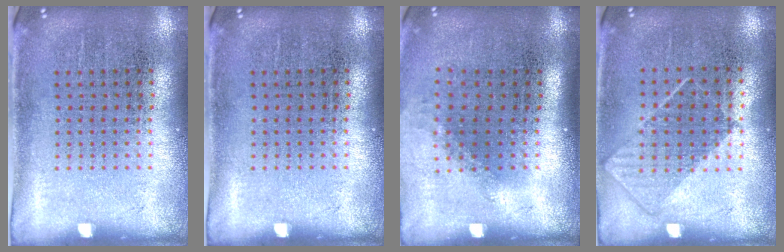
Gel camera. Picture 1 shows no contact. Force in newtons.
{"total": 0.0}
{"total": 1.1, "press": 0.9, "slide": 0.7}
{"total": 0.8, "press": 0.6, "slide": 0.5}